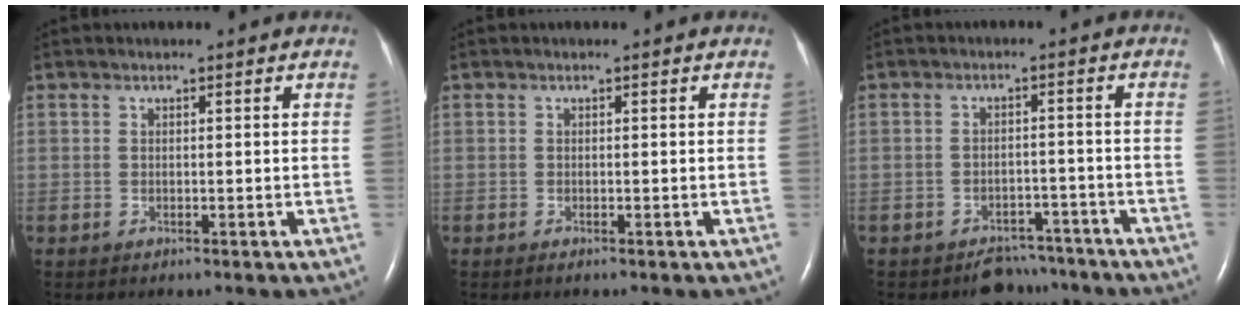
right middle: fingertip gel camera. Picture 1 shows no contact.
{"total": 0.0}
{"total": 4.7, "force": [-4.0, 2.5, -0.1], "torque": [0.005, 0.014, -0.055]}